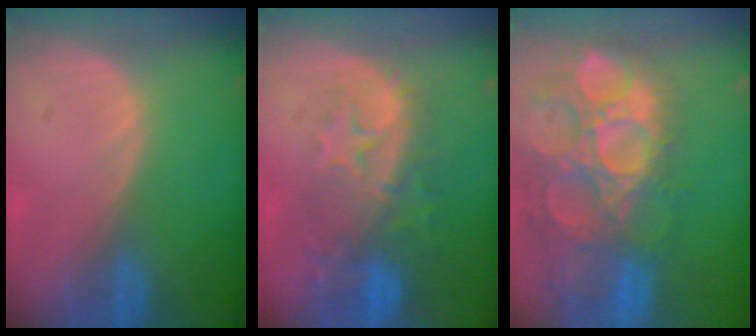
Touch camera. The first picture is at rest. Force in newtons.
{"total": 10.3, "press": 8.9, "slide": 5.1}
{"total": 15.4, "press": 12.6, "slide": 8.7}